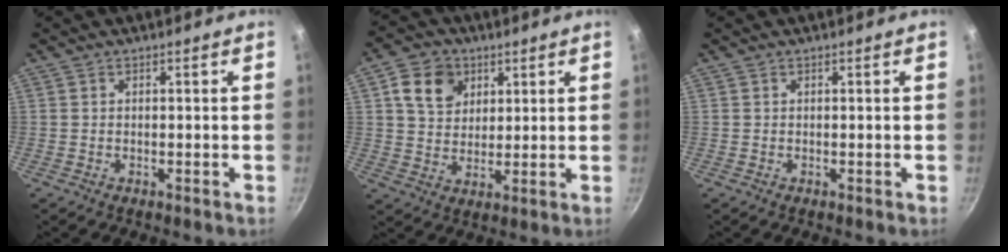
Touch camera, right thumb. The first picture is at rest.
{"total": 9.1, "force": [3.6, 7.1, 4.4], "torque": [-0.051, -0.005, 0.060]}
{"total": 0.0}